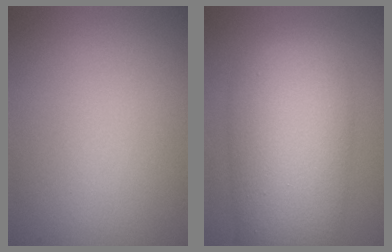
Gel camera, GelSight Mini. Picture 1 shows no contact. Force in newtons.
{"total": 10.0, "press": 9.9, "slide": 0.4}